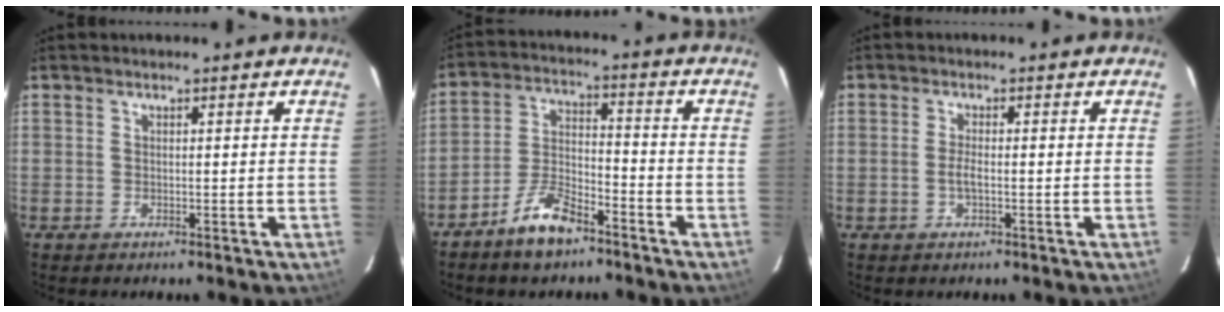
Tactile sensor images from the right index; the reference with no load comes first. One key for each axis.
{"total": 9.0, "fx": -6.7, "fy": 3.3, "fz": 5.0, "tx": -0.112, "ty": 0.009, "tz": -0.124}
{"total": 2.1, "fx": -0.6, "fy": 0.3, "fz": 1.9, "tx": -0.040, "ty": -0.001, "tz": -0.011}